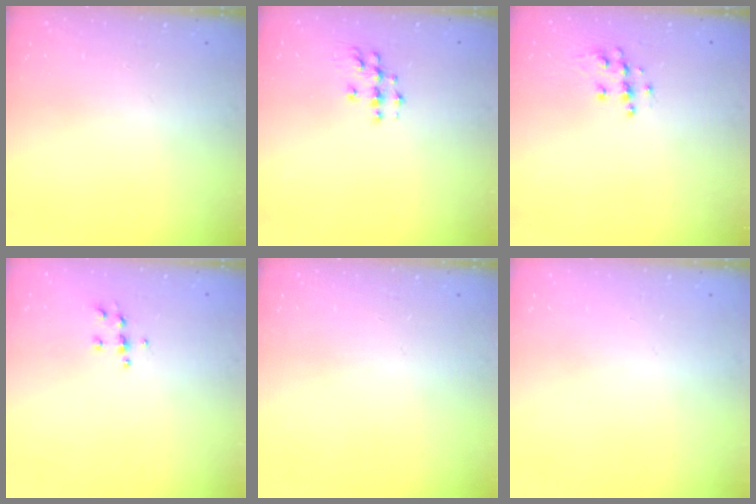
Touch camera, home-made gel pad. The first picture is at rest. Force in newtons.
{"total": 5.2, "press": 5.1, "slide": 0.5}
{"total": 7.7, "press": 7.7, "slide": 0.3}
{"total": 5.5, "press": 5.4, "slide": 0.6}
{"total": 0.0}
{"total": 0.0}